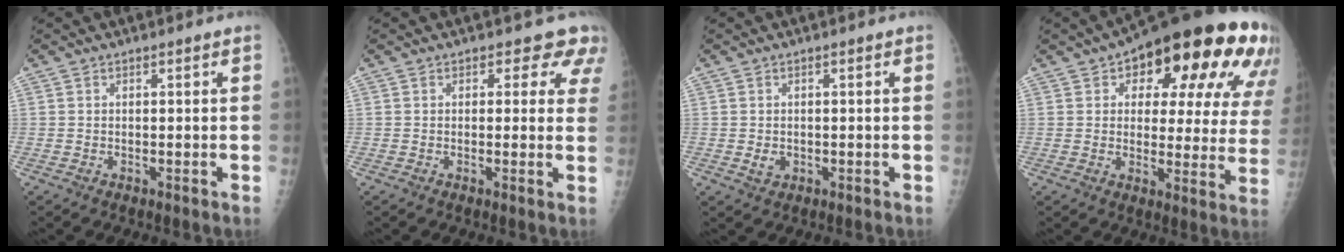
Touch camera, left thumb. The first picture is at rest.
{"total": 5.6, "force": [4.2, 3.3, 1.6], "torque": [0.025, -0.015, 0.024]}
{"total": 1.8, "force": [-0.3, 1.4, 1.0], "torque": [-0.011, 0.001, 0.000]}
{"total": 25.5, "force": [12.0, 11.4, 19.4], "torque": [-0.215, 0.006, 0.158]}